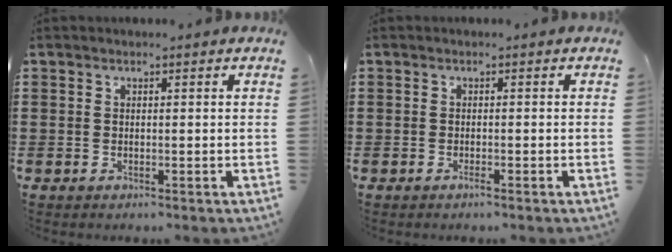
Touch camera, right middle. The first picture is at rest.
{"total": 0.6, "force": [-0.4, 0.0, 0.5], "torque": [-0.010, -0.003, -0.007]}